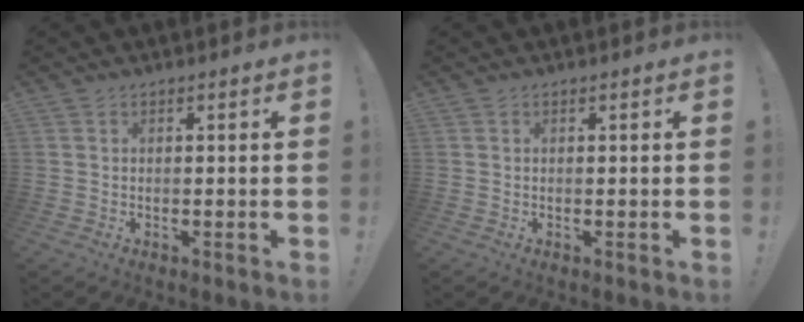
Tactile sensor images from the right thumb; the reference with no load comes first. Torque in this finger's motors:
{"motor_torque": [0.03, 0.15, 0.07, 0.08, 0.00]}